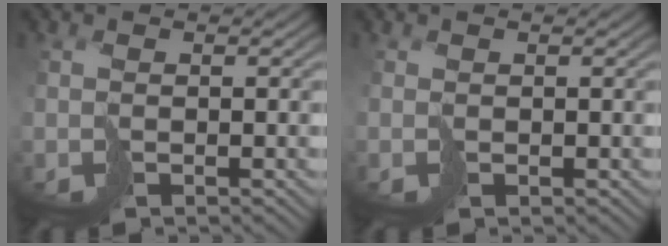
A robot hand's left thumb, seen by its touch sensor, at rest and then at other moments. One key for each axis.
{"total": 0.0}